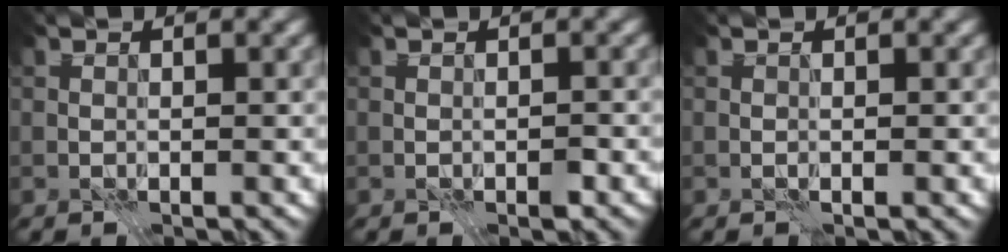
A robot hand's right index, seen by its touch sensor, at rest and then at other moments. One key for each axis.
{"total": 1.1, "fx": -0.6, "fy": 0.5, "fz": 0.8, "tx": -0.010, "ty": -0.006, "tz": -0.008}
{"total": 0.0}